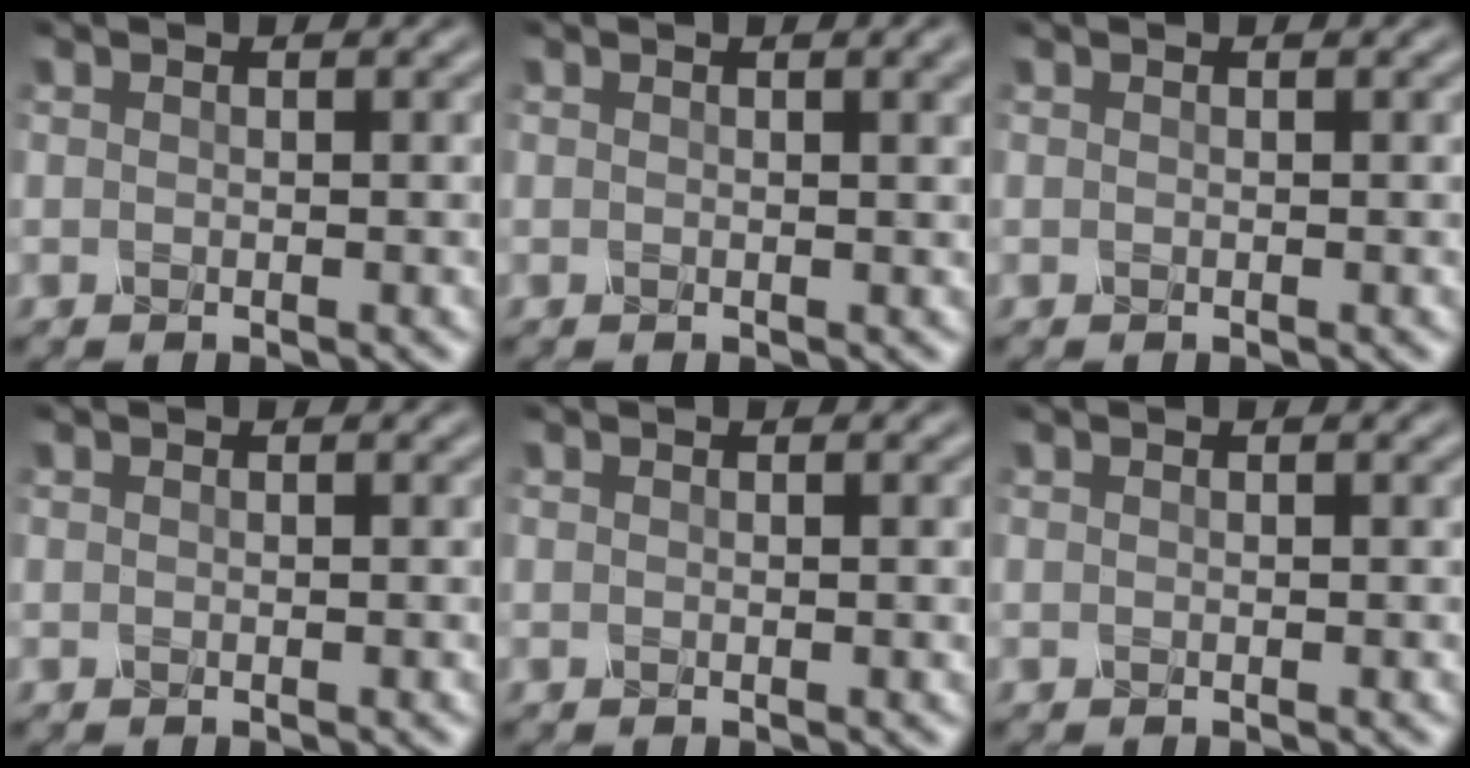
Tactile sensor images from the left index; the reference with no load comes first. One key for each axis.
{"total": 1.9, "fx": 0.8, "fy": 0.6, "fz": 1.6, "tx": -0.013, "ty": 0.006, "tz": 0.010}
{"total": 0.0}
{"total": 0.0}
{"total": 0.8, "fx": 0.1, "fy": 0.2, "fz": 0.8, "tx": -0.006, "ty": 0.003, "tz": 0.000}
{"total": 0.0}